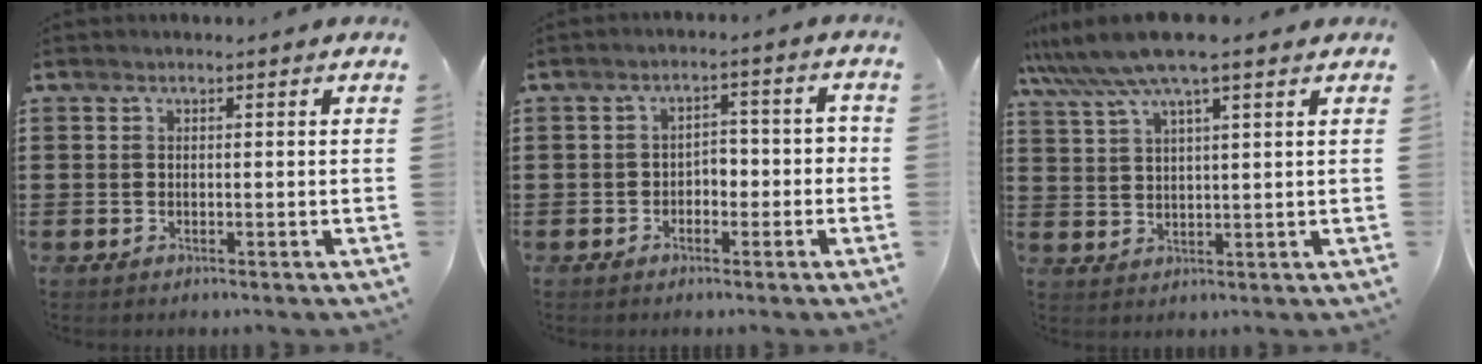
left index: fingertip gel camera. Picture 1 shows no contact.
{"total": 3.1, "force": [-1.8, 1.8, 1.6], "torque": [-0.034, 0.009, -0.041]}
{"total": 7.8, "force": [5.9, 0.5, 5.1], "torque": [-0.114, -0.013, 0.105]}